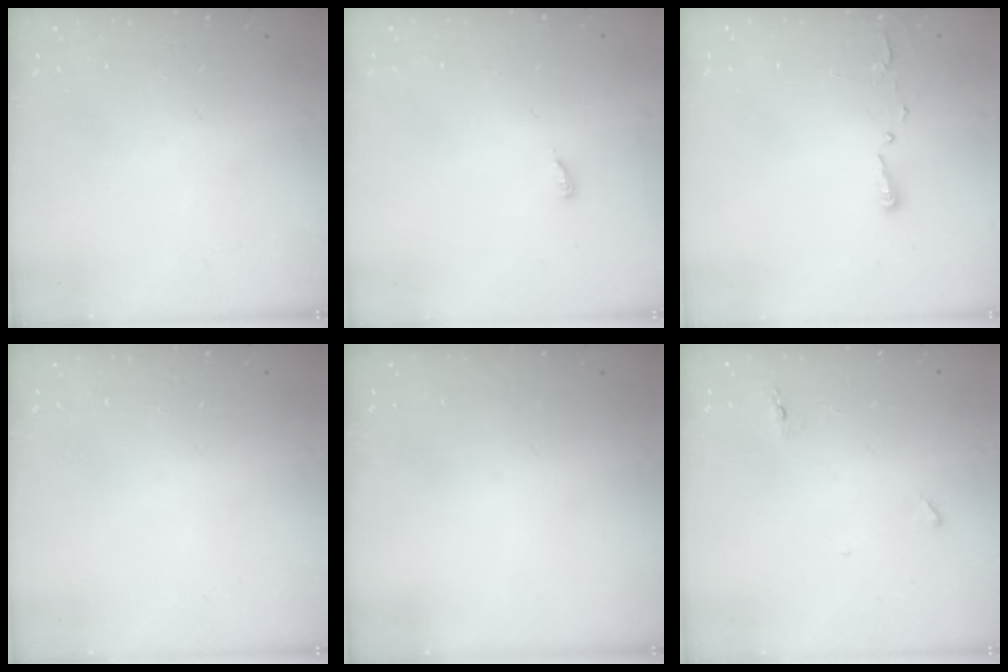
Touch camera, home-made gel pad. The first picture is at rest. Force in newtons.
{"total": 2.9, "press": 2.9, "slide": 0.2}
{"total": 2.7, "press": 2.7, "slide": 0.4}
{"total": 0.0}
{"total": 0.0}
{"total": 4.7, "press": 4.5, "slide": 1.4}